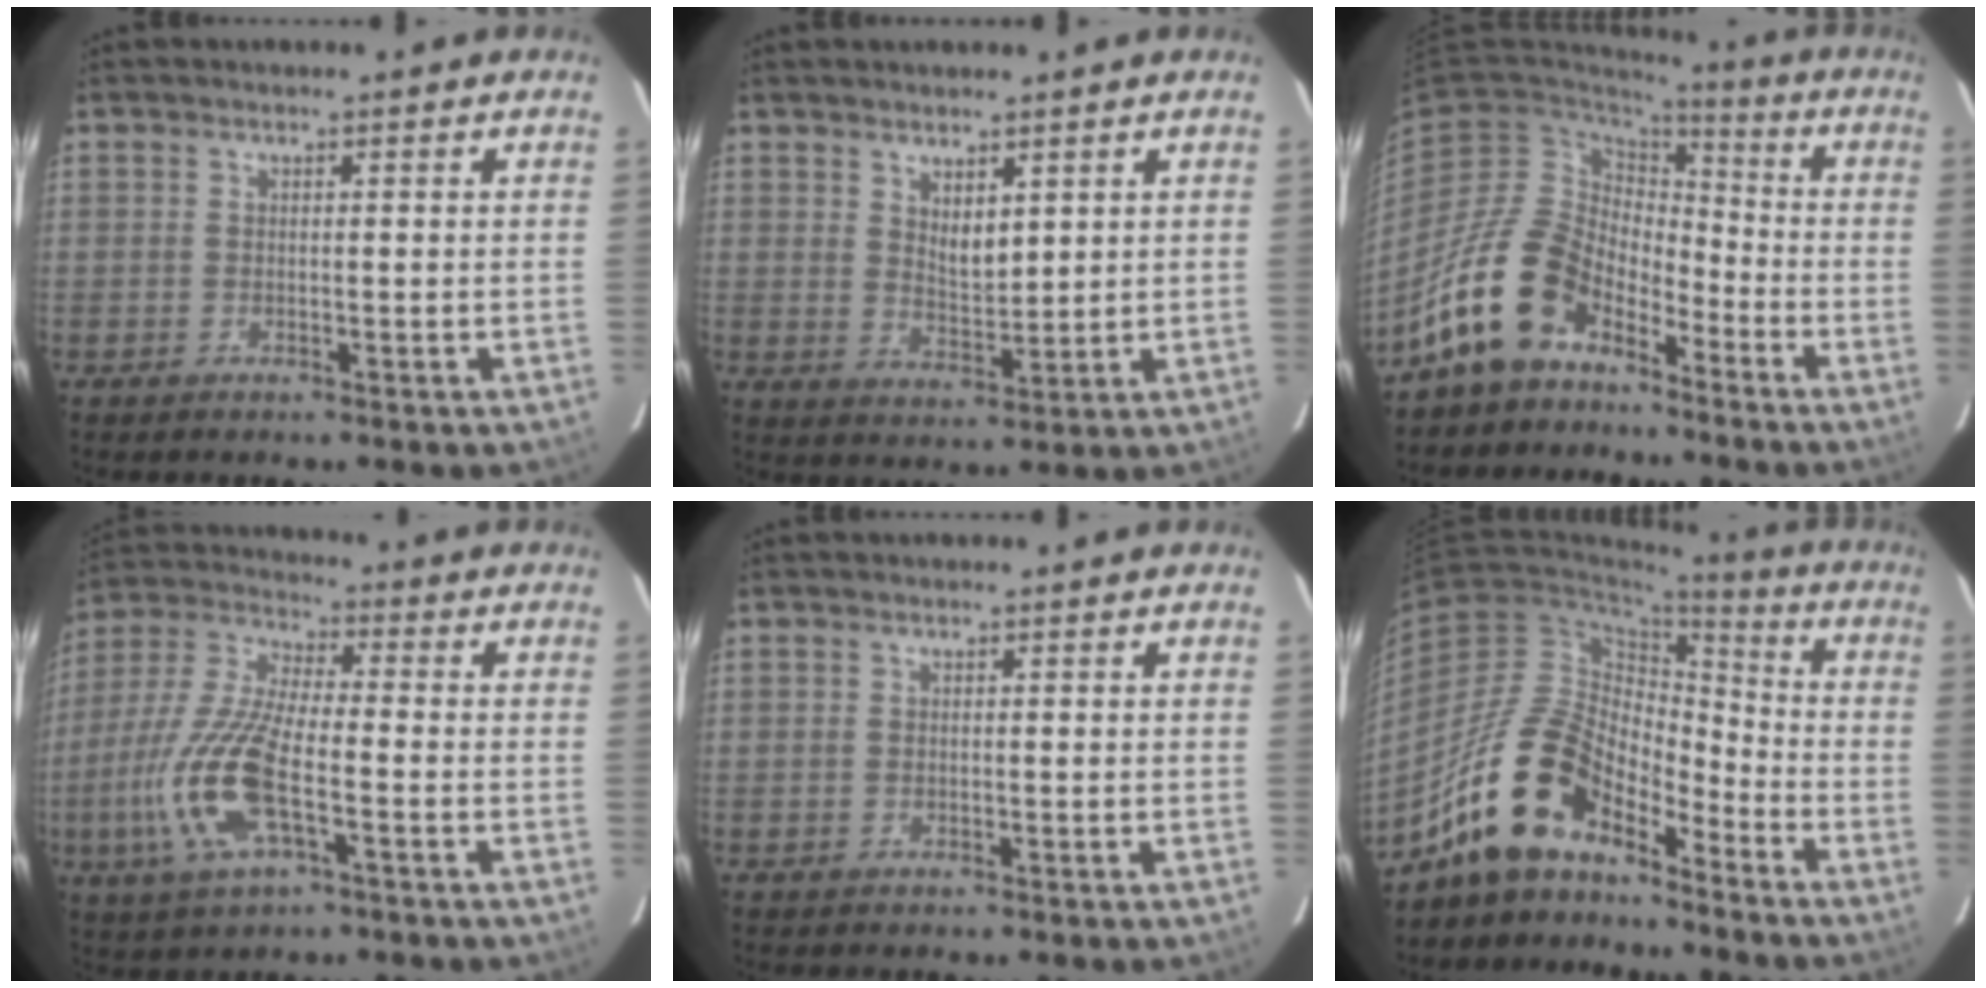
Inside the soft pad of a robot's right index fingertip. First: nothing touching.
{"total": 4.3, "force": [2.5, 2.1, 2.8], "torque": [-0.042, -0.005, 0.046]}
{"total": 14.5, "force": [-9.8, 8.1, 7.0], "torque": [-0.141, 0.017, -0.178]}
{"total": 15.5, "force": [-5.0, 5.0, 13.8], "torque": [-0.303, -0.008, -0.102]}
{"total": 0.0}
{"total": 15.0, "force": [-11.8, 6.0, 7.0], "torque": [-0.130, 0.015, -0.224]}